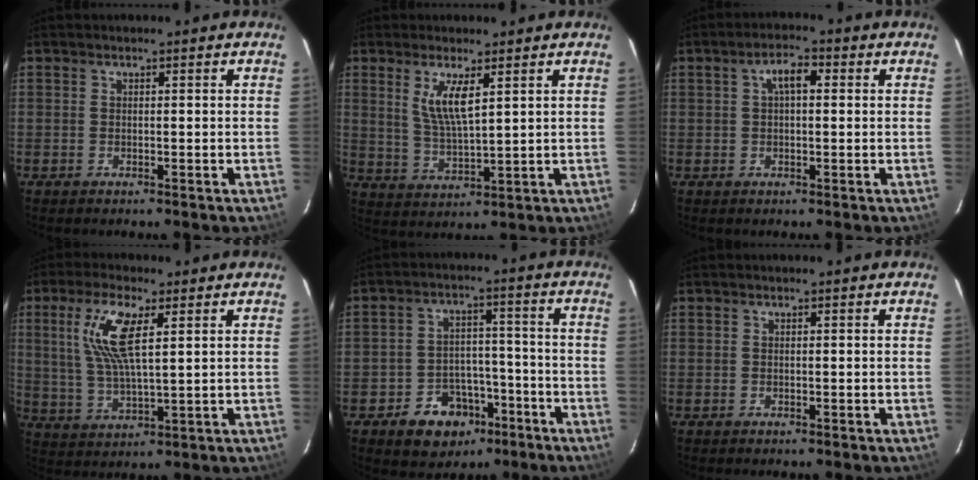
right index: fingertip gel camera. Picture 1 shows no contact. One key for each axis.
{"total": 6.7, "fx": 2.9, "fy": 1.4, "fz": 5.9, "tx": -0.114, "ty": -0.012, "tz": 0.062}
{"total": 4.0, "fx": 1.0, "fy": 1.8, "fz": 3.5, "tx": -0.062, "ty": 0.015, "tz": 0.018}
{"total": 10.5, "fx": 3.6, "fy": 3.1, "fz": 9.3, "tx": -0.191, "ty": 0.006, "tz": 0.077}
{"total": 10.2, "fx": -5.7, "fy": 7.8, "fz": 3.4, "tx": -0.075, "ty": 0.033, "tz": -0.067}
{"total": 0.0}